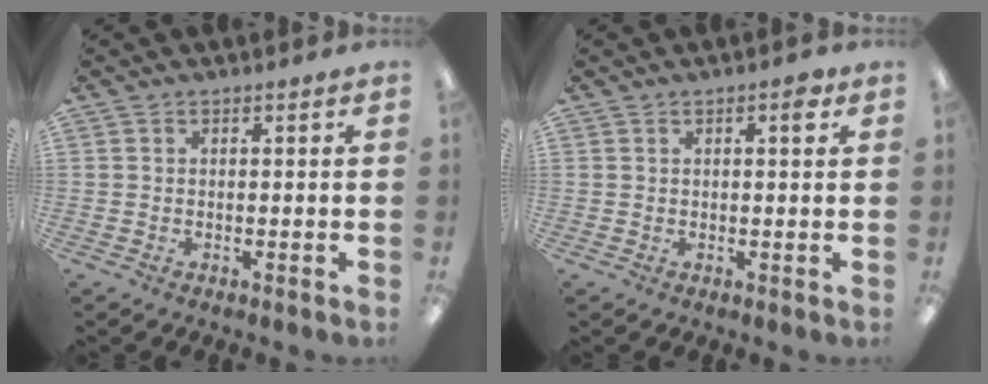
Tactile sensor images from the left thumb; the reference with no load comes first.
{"total": 2.6, "force": [1.3, 0.8, 2.1], "torque": [-0.019, -0.006, 0.015]}